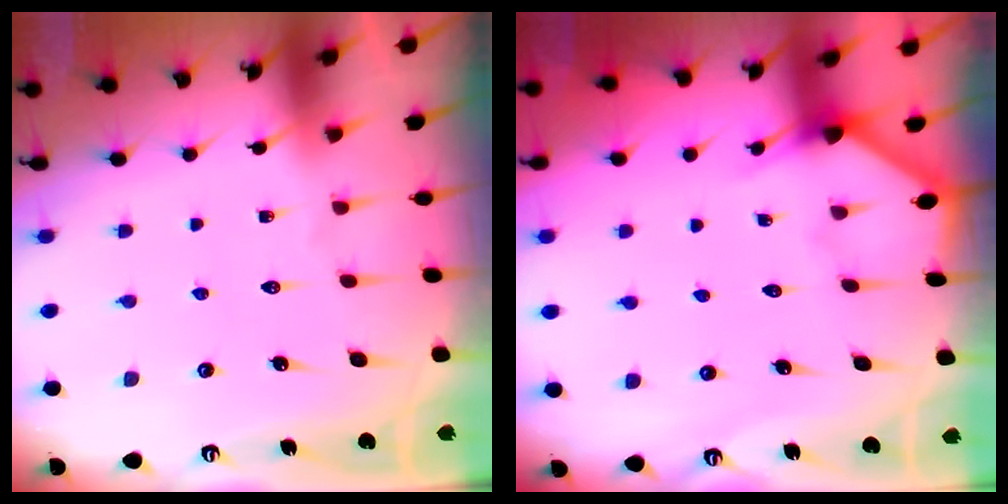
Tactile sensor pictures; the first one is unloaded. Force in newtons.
{"total": 3.5, "press": 3.5, "slide": 0.2}